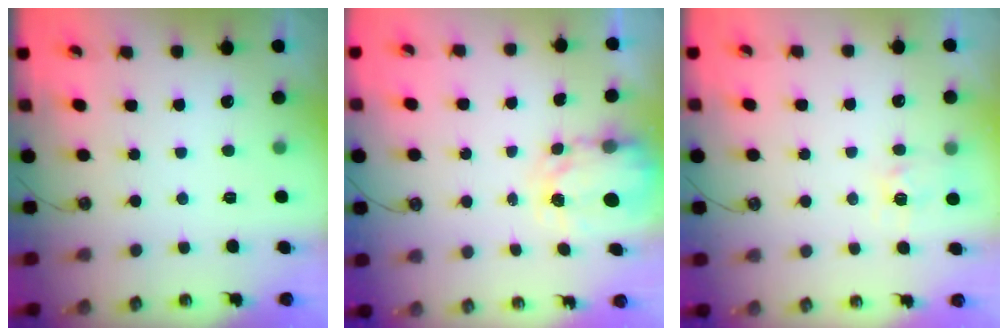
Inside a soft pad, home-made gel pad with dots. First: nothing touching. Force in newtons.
{"total": 3.8, "press": 3.8, "slide": 0.0}
{"total": 5.3, "press": 5.3, "slide": 0.5}